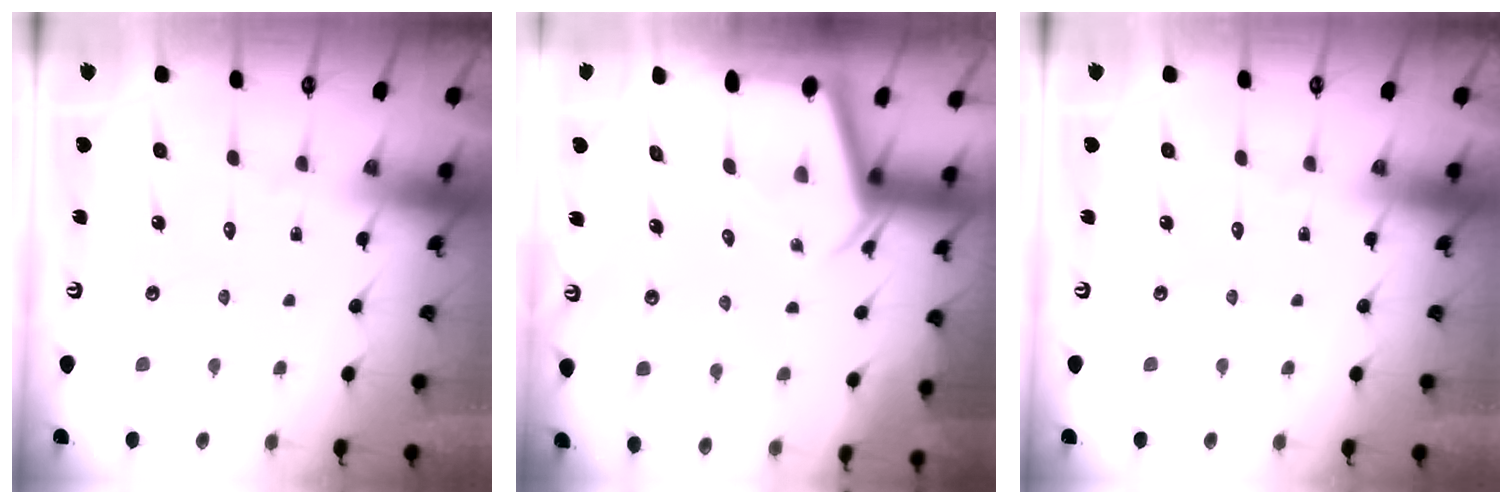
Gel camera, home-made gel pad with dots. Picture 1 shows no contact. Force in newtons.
{"total": 2.6, "press": 2.6, "slide": 0.2}
{"total": 0.0}